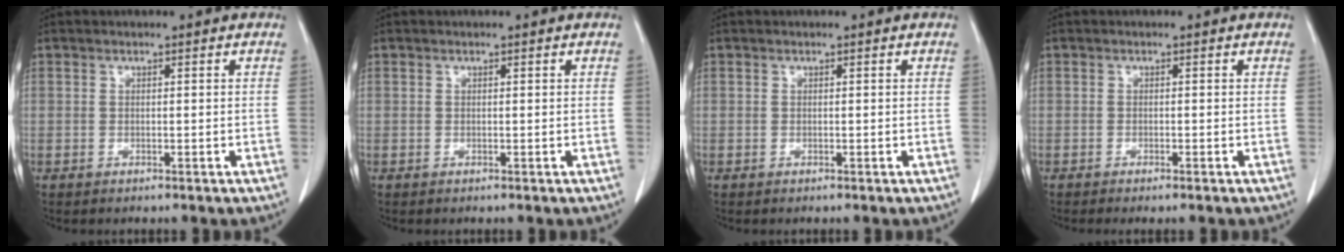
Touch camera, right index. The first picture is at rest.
{"total": 0.0}
{"total": 0.0}
{"total": 1.3, "force": [-1.0, -0.1, 0.8], "torque": [-0.014, -0.003, -0.016]}